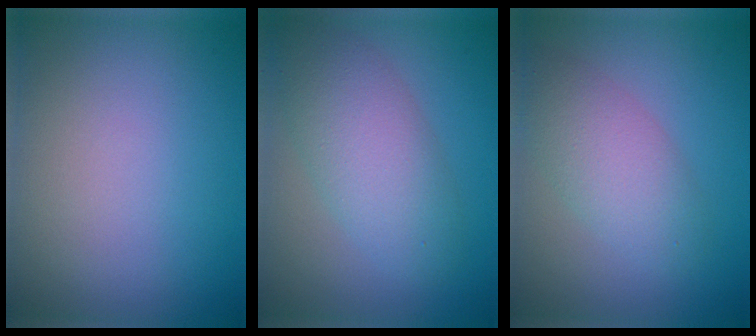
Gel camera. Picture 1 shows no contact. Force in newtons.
{"total": 5.3, "press": 5.3, "slide": 0.2}
{"total": 3.9, "press": 3.9, "slide": 0.3}